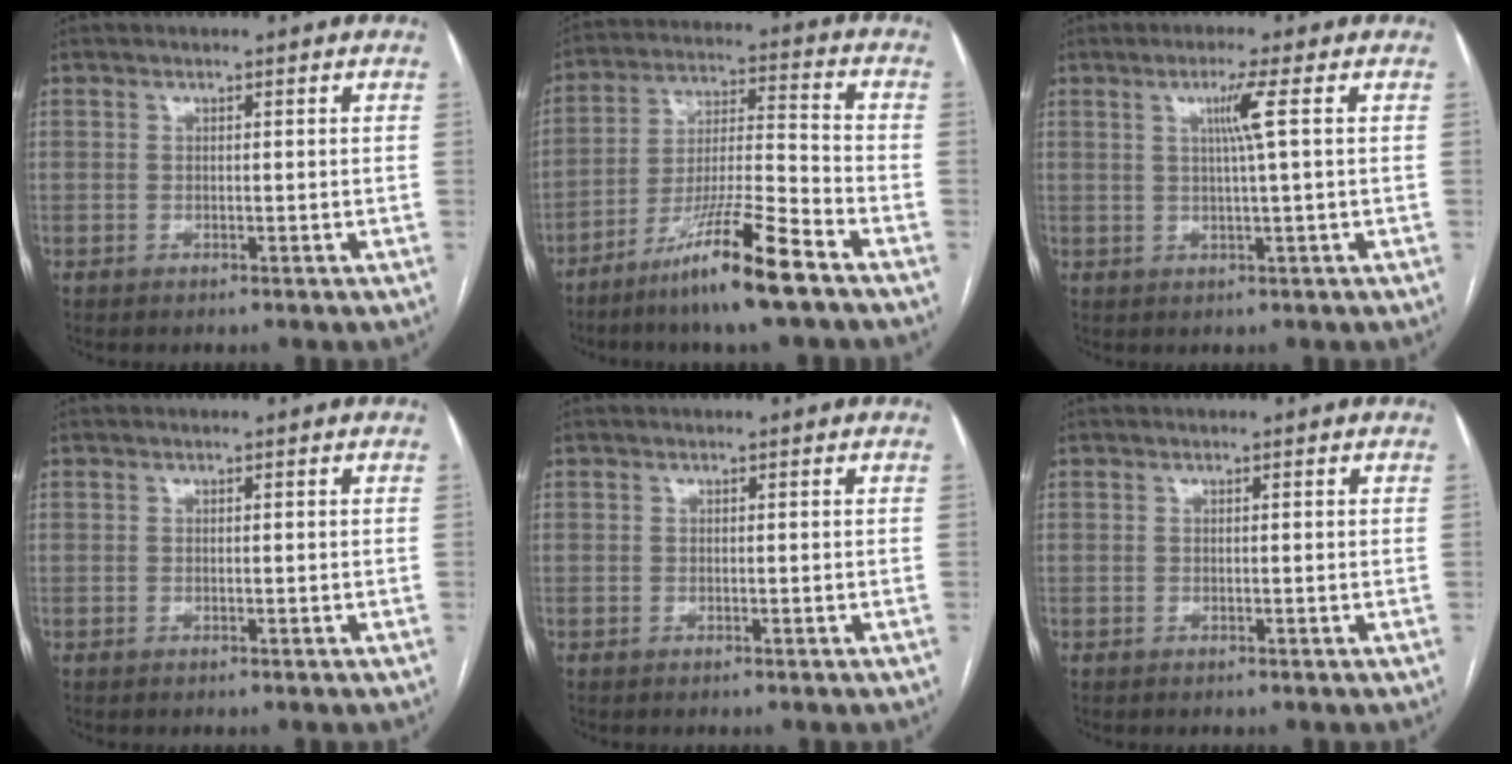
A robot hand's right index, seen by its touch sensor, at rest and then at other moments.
{"total": 13.5, "force": [-9.0, -0.2, 10.1], "torque": [-0.190, -0.025, -0.166]}
{"total": 3.8, "force": [1.0, -1.1, 3.5], "torque": [-0.069, -0.002, 0.020]}
{"total": 0.0}
{"total": 0.0}
{"total": 0.0}